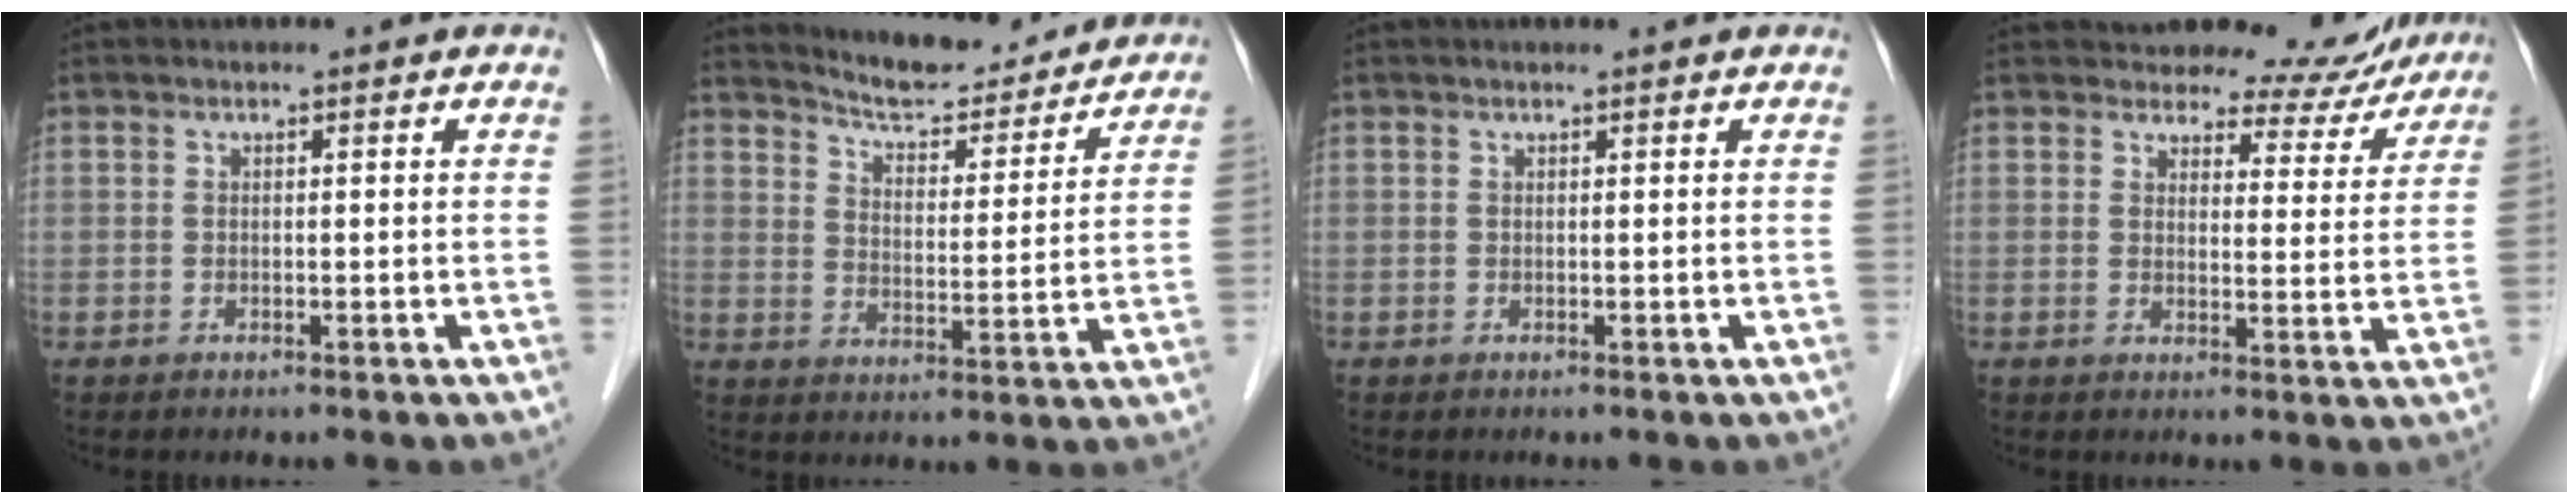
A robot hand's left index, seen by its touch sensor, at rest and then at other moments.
{"total": 15.6, "force": [14.8, 3.0, 4.0], "torque": [-0.048, -0.014, 0.195]}
{"total": 0.8, "force": [0.8, 0.0, 0.3], "torque": [-0.010, 0.009, 0.011]}
{"total": 8.4, "force": [8.0, 2.6, 0.3], "torque": [0.013, -0.018, 0.083]}